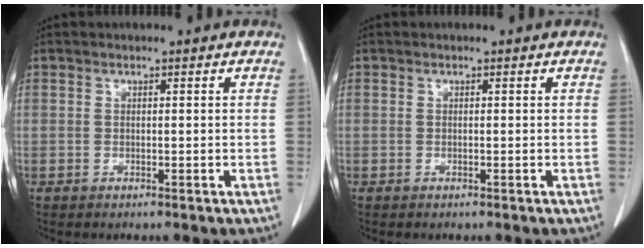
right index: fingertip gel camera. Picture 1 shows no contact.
{"total": 0.0}